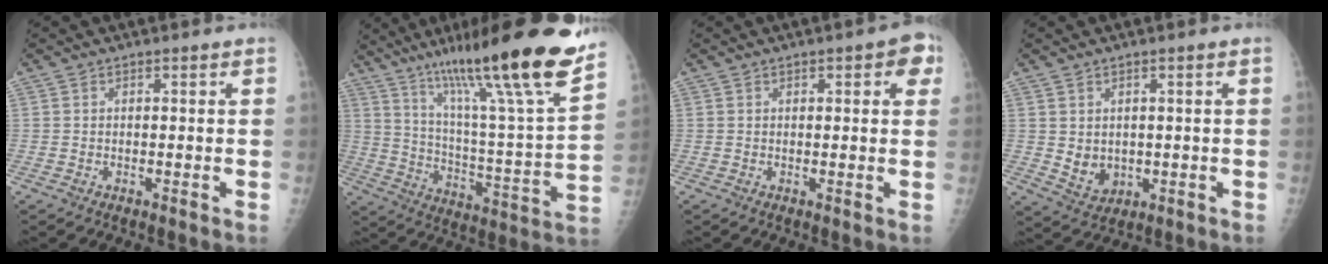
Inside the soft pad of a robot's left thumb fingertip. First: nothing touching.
{"total": 27.1, "force": [18.5, 2.4, 19.6], "torque": [-0.298, -0.067, 0.298]}
{"total": 5.0, "force": [2.0, 2.0, 4.1], "torque": [-0.029, 0.000, 0.017]}
{"total": 4.5, "force": [0.4, 3.7, 2.5], "torque": [-0.027, -0.012, 0.025]}